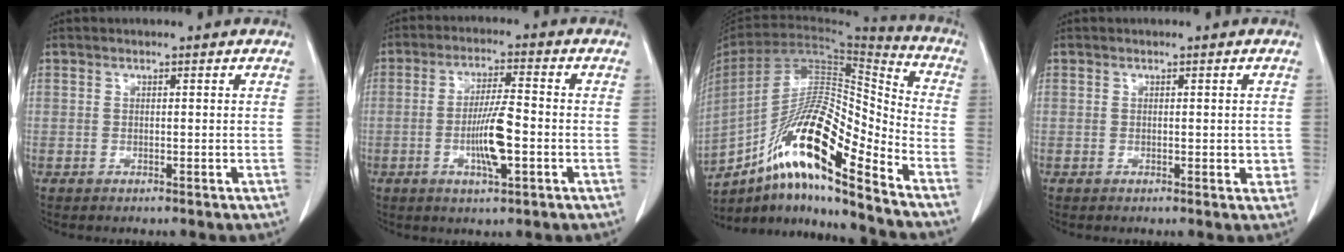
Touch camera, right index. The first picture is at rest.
{"total": 7.6, "force": [-2.0, 1.0, 7.3], "torque": [-0.137, 0.000, -0.036]}
{"total": 17.8, "force": [-11.3, 2.1, 13.6], "torque": [-0.248, 0.011, -0.199]}
{"total": 1.9, "force": [-0.2, 0.9, 1.7], "torque": [-0.016, -0.001, 0.001]}